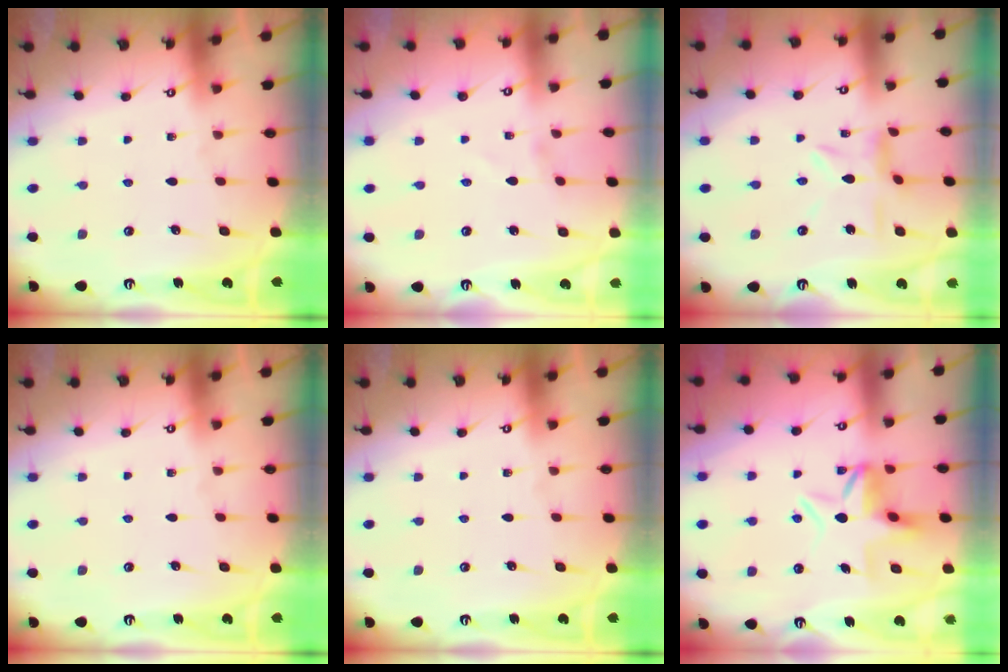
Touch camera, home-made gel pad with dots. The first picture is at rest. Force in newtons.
{"total": 1.5, "press": 1.5, "slide": 0.1}
{"total": 6.2, "press": 6.2, "slide": 0.6}
{"total": 0.0}
{"total": 0.0}
{"total": 6.7, "press": 6.7, "slide": 0.6}